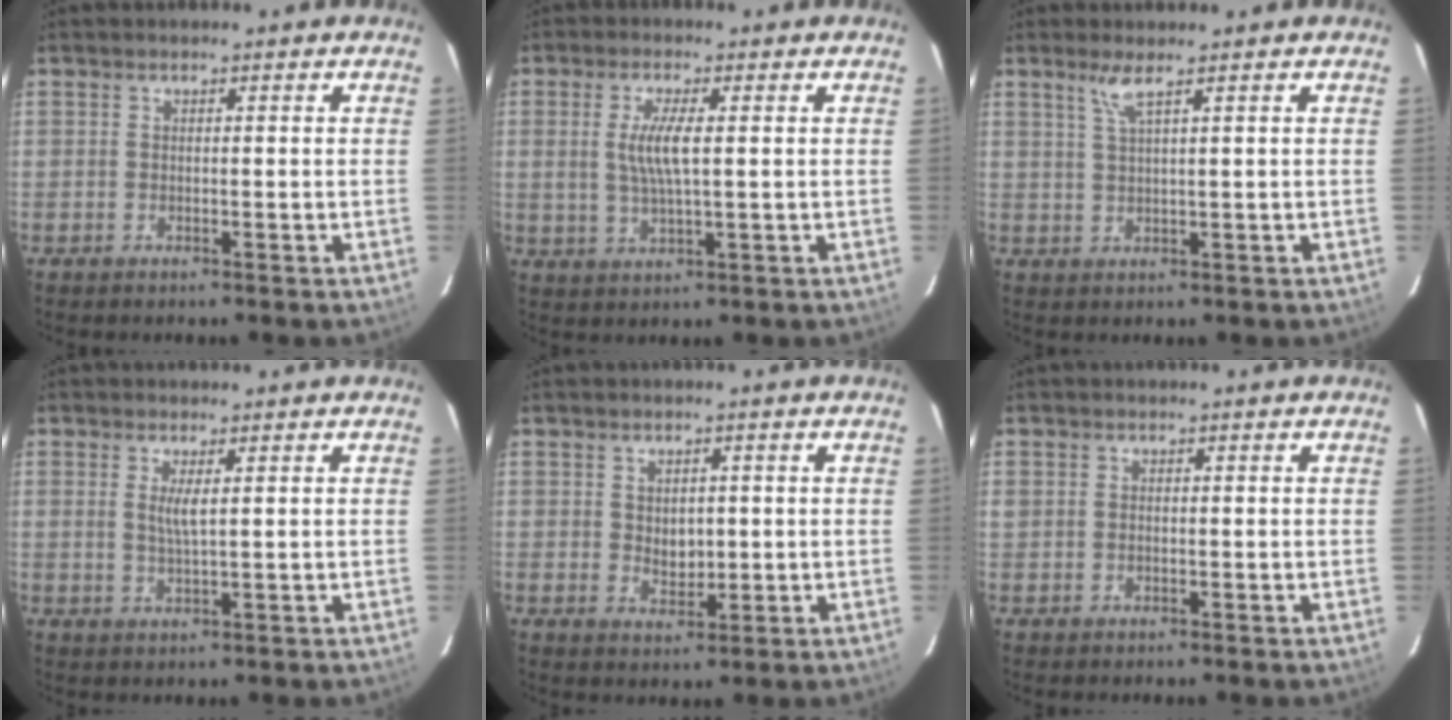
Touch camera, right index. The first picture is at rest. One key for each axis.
{"total": 5.8, "fx": 0.8, "fy": 1.2, "fz": 5.6, "tx": -0.112, "ty": -0.003, "tz": 0.017}
{"total": 2.7, "fx": 1.7, "fy": -0.4, "fz": 2.0, "tx": -0.044, "ty": -0.004, "tz": 0.037}
{"total": 2.8, "fx": 0.8, "fy": -0.1, "fz": 2.6, "tx": -0.052, "ty": -0.006, "tz": 0.013}
{"total": 3.7, "fx": 0.3, "fy": 2.8, "fz": 2.3, "tx": -0.036, "ty": -0.003, "tz": 0.010}
{"total": 0.7, "fx": 0.0, "fy": 0.6, "fz": 0.3, "tx": -0.005, "ty": 0.001, "tz": 0.000}